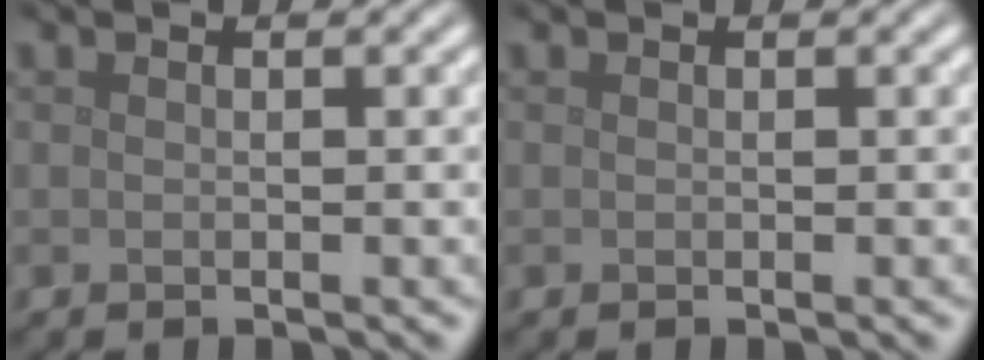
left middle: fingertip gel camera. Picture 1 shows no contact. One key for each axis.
{"total": 0.0}